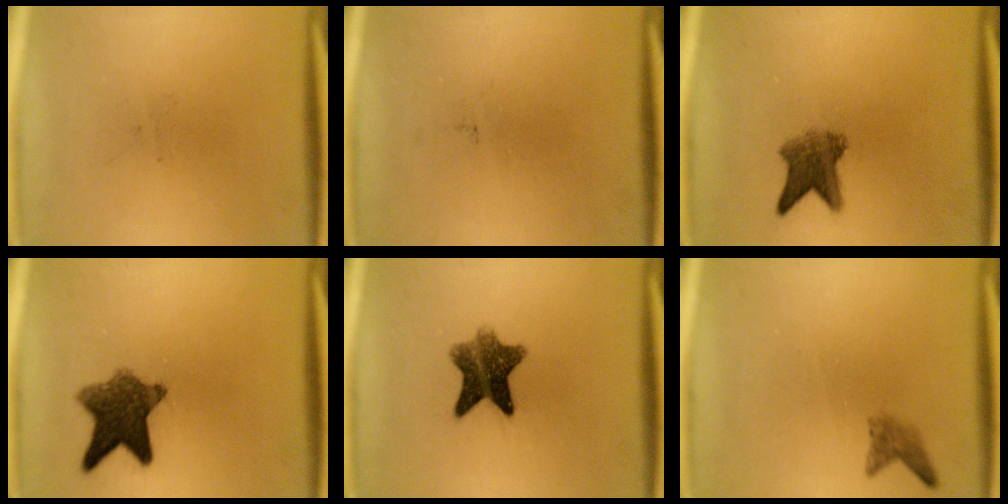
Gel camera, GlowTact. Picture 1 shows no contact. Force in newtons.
{"total": 0.0}
{"total": 5.2}
{"total": 8.8}
{"total": 8.1}
{"total": 1.6}